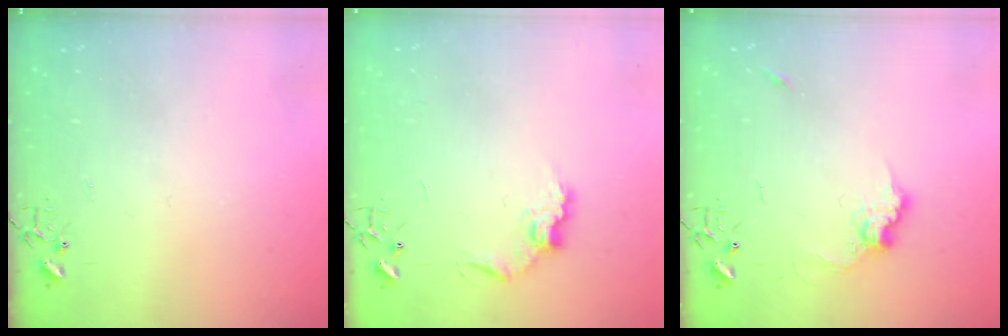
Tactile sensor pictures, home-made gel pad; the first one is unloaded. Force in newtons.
{"total": 9.1, "press": 9.1, "slide": 0.3}
{"total": 9.6, "press": 9.6, "slide": 0.8}